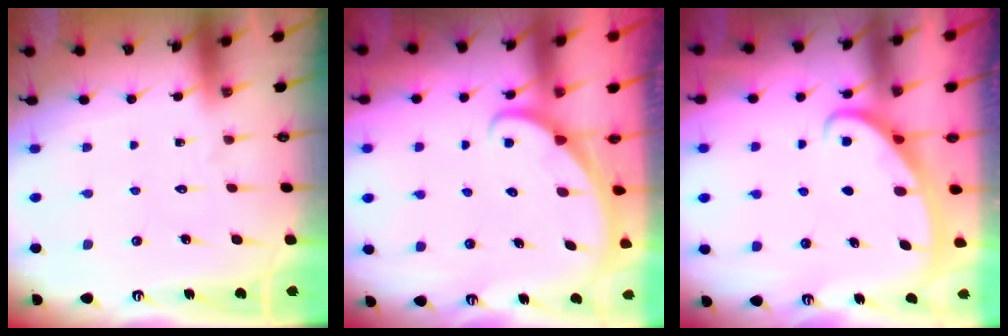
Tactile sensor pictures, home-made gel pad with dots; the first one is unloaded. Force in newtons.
{"total": 2.0, "press": 2.0, "slide": 0.0}
{"total": 2.6, "press": 2.5, "slide": 0.4}